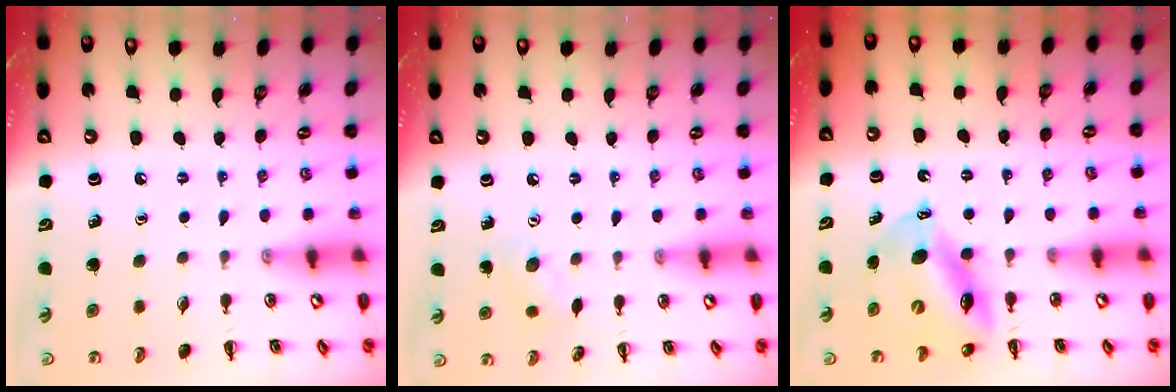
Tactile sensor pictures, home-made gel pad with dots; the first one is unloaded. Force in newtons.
{"total": 5.1, "press": 5.0, "slide": 1.1}
{"total": 11.0, "press": 10.6, "slide": 2.9}